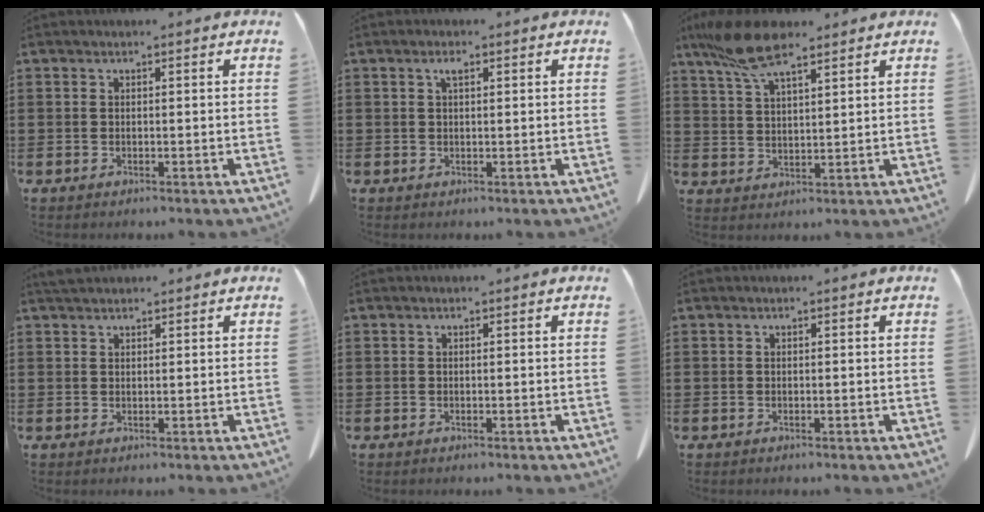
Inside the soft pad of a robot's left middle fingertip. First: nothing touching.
{"total": 1.5, "force": [0.6, 0.5, 1.3], "torque": [-0.028, 0.004, 0.010]}
{"total": 9.4, "force": [6.4, 2.6, 6.4], "torque": [-0.145, -0.006, 0.117]}
{"total": 1.6, "force": [1.5, 0.4, 0.5], "torque": [-0.013, 0.001, 0.030]}
{"total": 0.0}
{"total": 0.0}